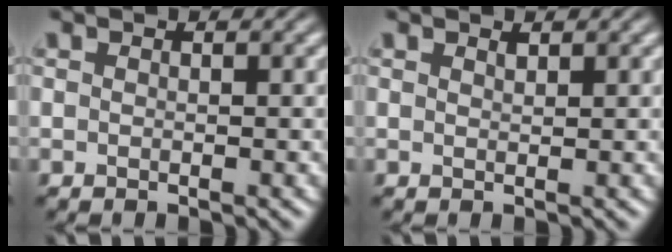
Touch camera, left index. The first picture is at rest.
{"total": 0.5, "force": [0.5, 0.1, 0.2], "torque": [-0.003, -0.003, 0.011]}